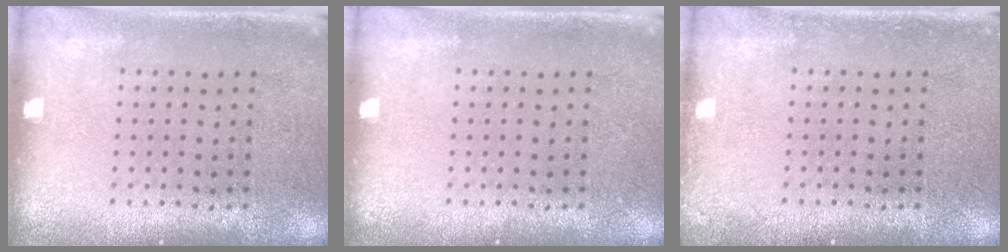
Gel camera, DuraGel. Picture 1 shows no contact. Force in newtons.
{"total": 0.0}
{"total": 0.8, "press": 0.8, "slide": 0.1}